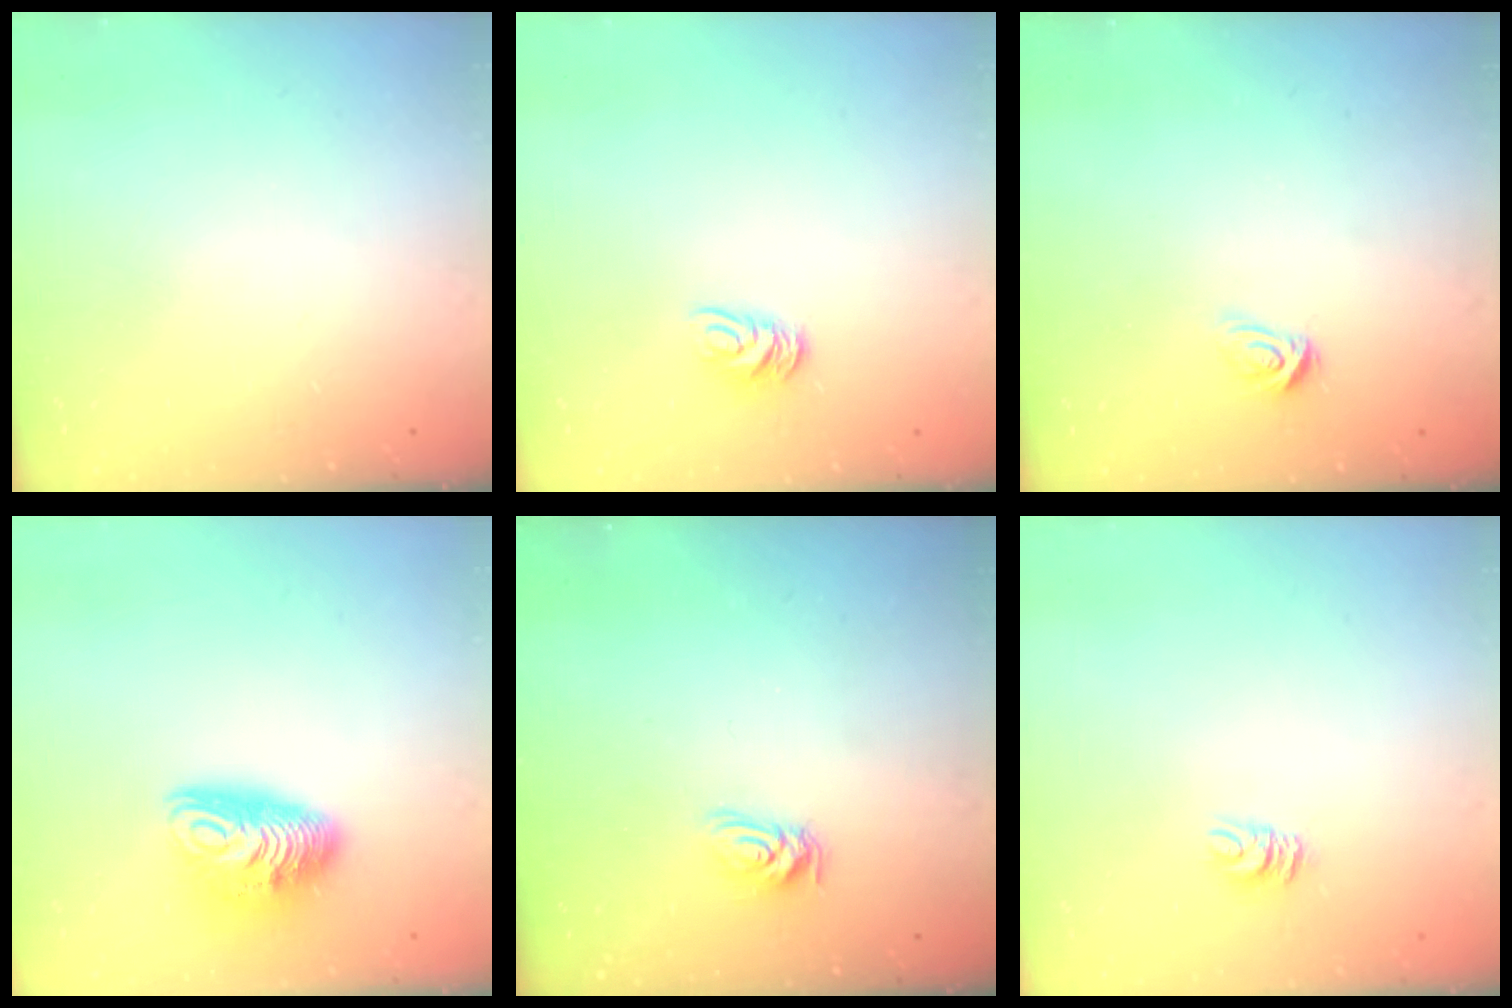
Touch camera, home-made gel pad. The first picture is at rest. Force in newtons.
{"total": 7.5, "press": 7.5, "slide": 0.5}
{"total": 4.7, "press": 4.6, "slide": 0.5}
{"total": 10.9, "press": 10.9, "slide": 0.9}
{"total": 7.2, "press": 7.1, "slide": 0.7}
{"total": 5.3, "press": 5.3, "slide": 0.3}